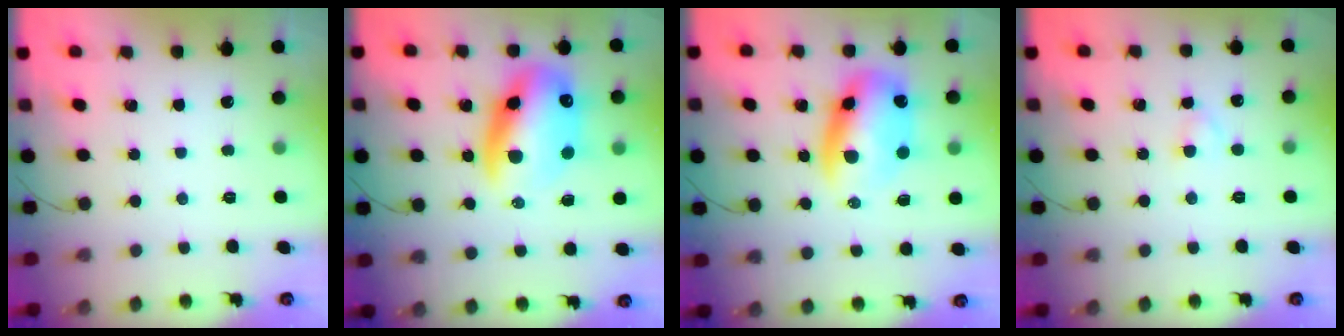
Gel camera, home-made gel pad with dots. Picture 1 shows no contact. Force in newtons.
{"total": 15.9, "press": 15.3, "slide": 4.4}
{"total": 11.8, "press": 11.5, "slide": 2.6}
{"total": 2.4, "press": 2.1, "slide": 1.1}